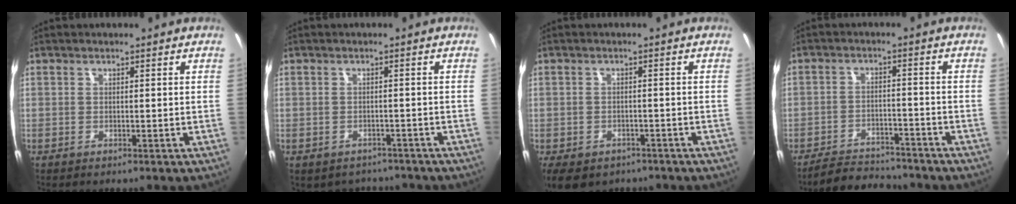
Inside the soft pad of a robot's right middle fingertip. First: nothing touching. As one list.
[{"total": 5.0, "force": [-4.1, 2.8, 1.0], "torque": [-0.024, -0.010, -0.052]}, {"total": 8.9, "force": [-5.5, 5.5, 4.3], "torque": [-0.100, -0.031, -0.075]}, {"total": 9.1, "force": [-8.4, 2.7, 2.3], "torque": [-0.071, 0.003, -0.126]}]